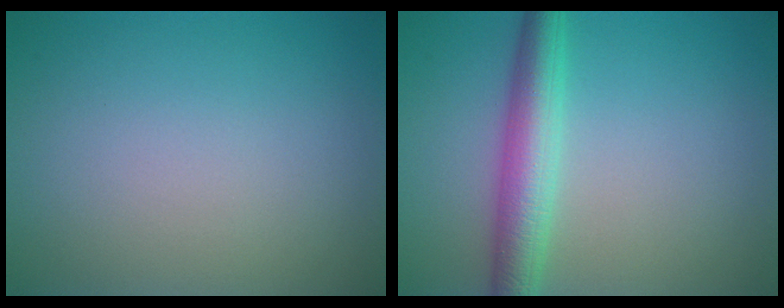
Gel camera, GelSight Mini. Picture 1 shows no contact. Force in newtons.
{"total": 4.7, "press": 4.7, "slide": 0.1}